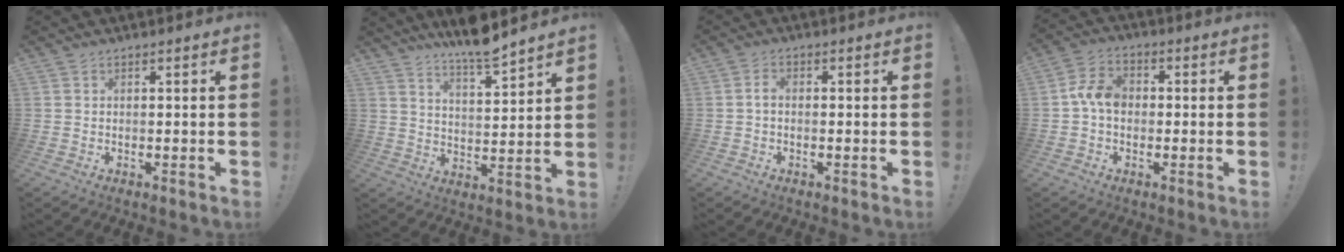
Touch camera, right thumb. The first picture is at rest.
{"total": 9.2, "force": [8.2, 0.5, 4.2], "torque": [-0.074, -0.061, 0.142]}
{"total": 1.9, "force": [-0.5, 1.0, 1.5], "torque": [-0.031, 0.009, -0.008]}
{"total": 8.1, "force": [-0.5, 5.8, 5.7], "torque": [-0.105, 0.019, -0.006]}